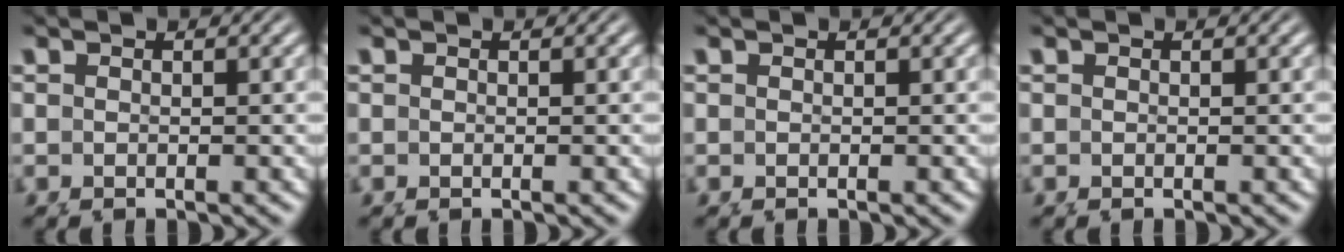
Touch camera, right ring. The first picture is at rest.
{"total": 0.0}
{"total": 0.0}
{"total": 0.0}